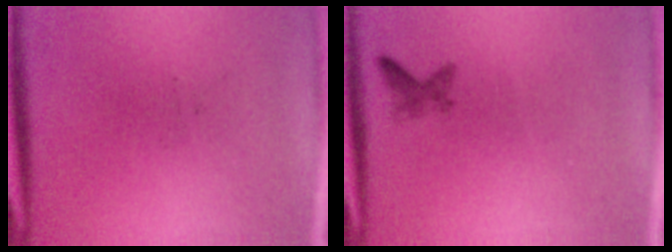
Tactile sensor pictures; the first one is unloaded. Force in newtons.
{"total": 1.1}